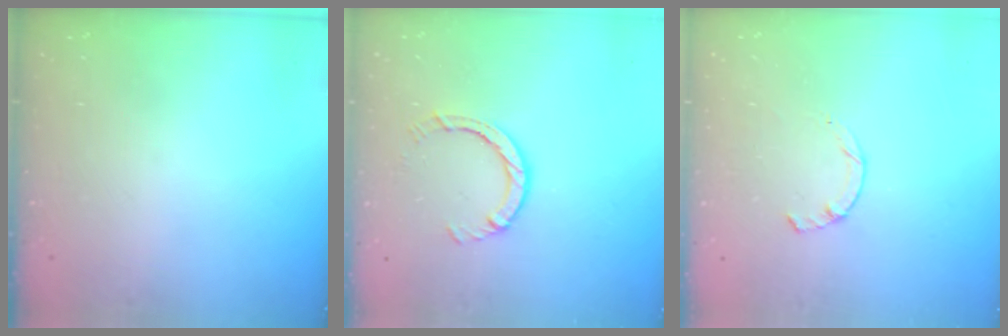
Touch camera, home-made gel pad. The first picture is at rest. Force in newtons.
{"total": 4.2, "press": 4.2, "slide": 0.4}
{"total": 1.7, "press": 1.6, "slide": 0.4}